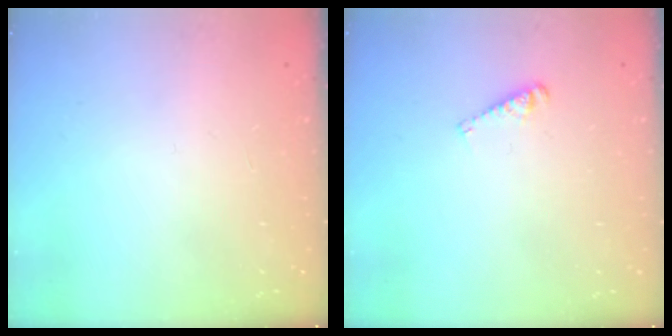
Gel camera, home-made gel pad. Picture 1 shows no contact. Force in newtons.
{"total": 4.0, "press": 4.0, "slide": 0.3}